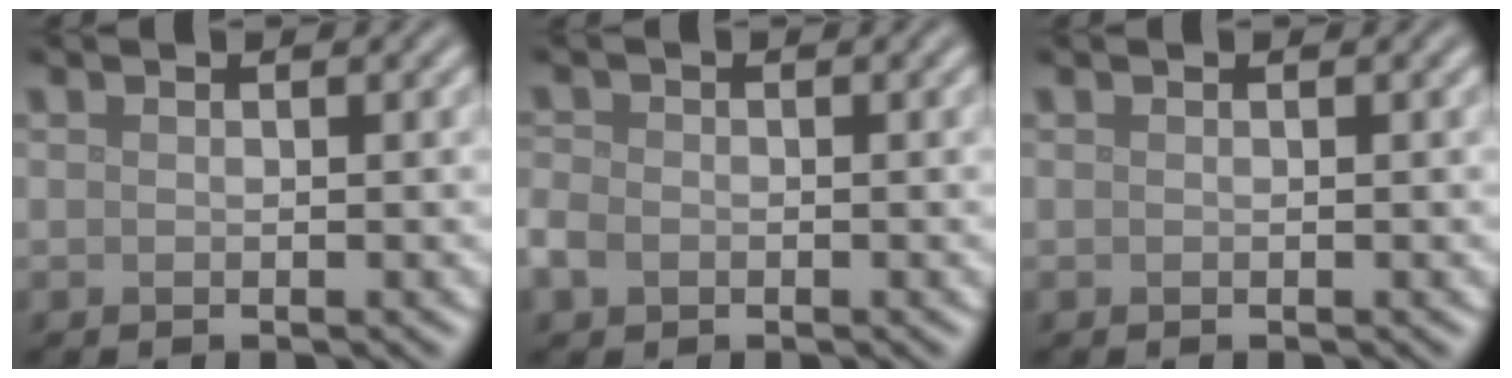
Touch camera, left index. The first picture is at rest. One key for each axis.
{"total": 1.7, "fx": -0.7, "fy": 1.3, "fz": 0.8, "tx": -0.018, "ty": -0.002, "tz": -0.020}
{"total": 0.0}